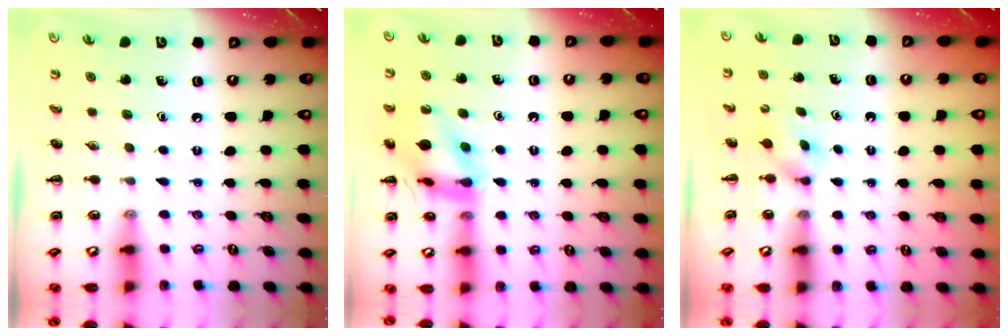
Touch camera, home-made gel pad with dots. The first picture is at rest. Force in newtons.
{"total": 13.5, "press": 13.5, "slide": 0.8}
{"total": 1.8, "press": 1.5, "slide": 1.0}